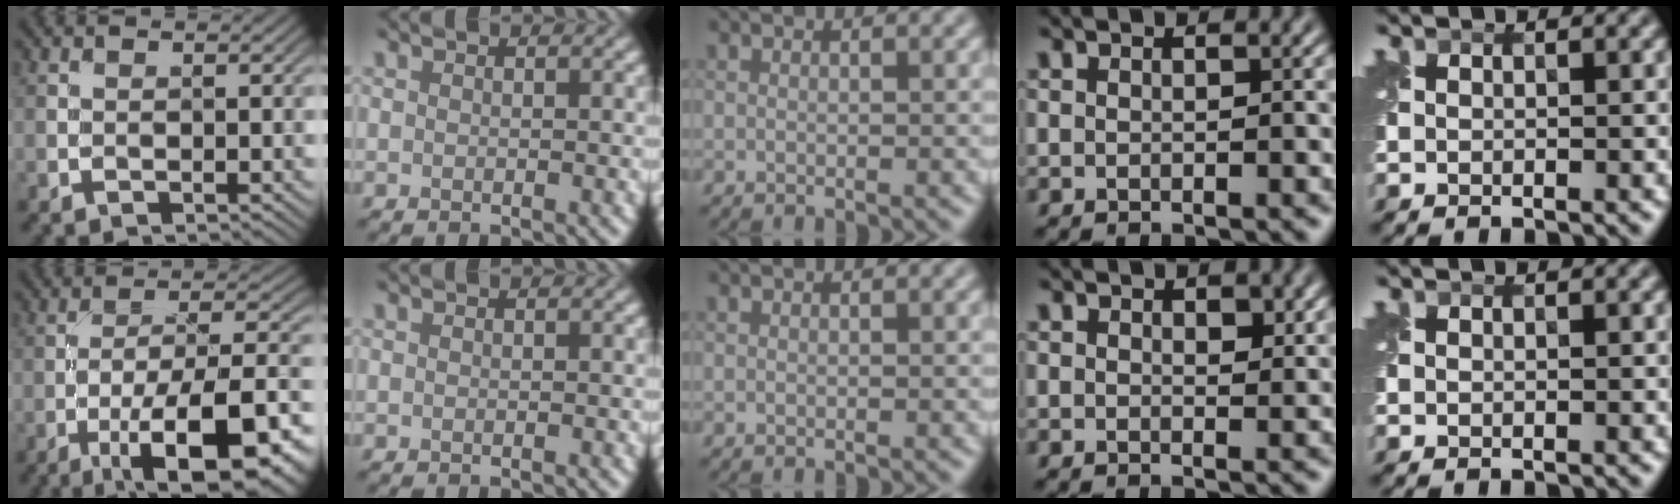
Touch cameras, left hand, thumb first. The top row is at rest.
{"thumb": {"total": 16.0, "force": [-8.0, 5.1, 12.9], "torque": [-0.195, 0.000, -0.123]}, "ring": {"total": 1.2, "force": [0.6, 0.7, 0.9], "torque": [-0.008, -0.004, 0.010]}}